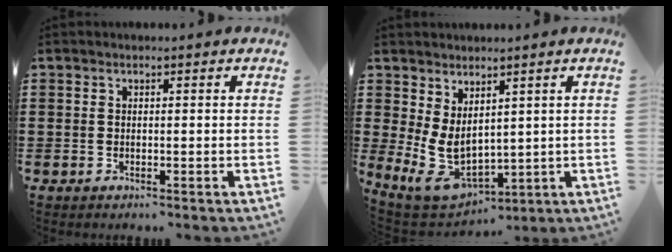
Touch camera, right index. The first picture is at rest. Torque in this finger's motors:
{"motor_torque": [2.01, 0.12, 0.38, 0.13]}